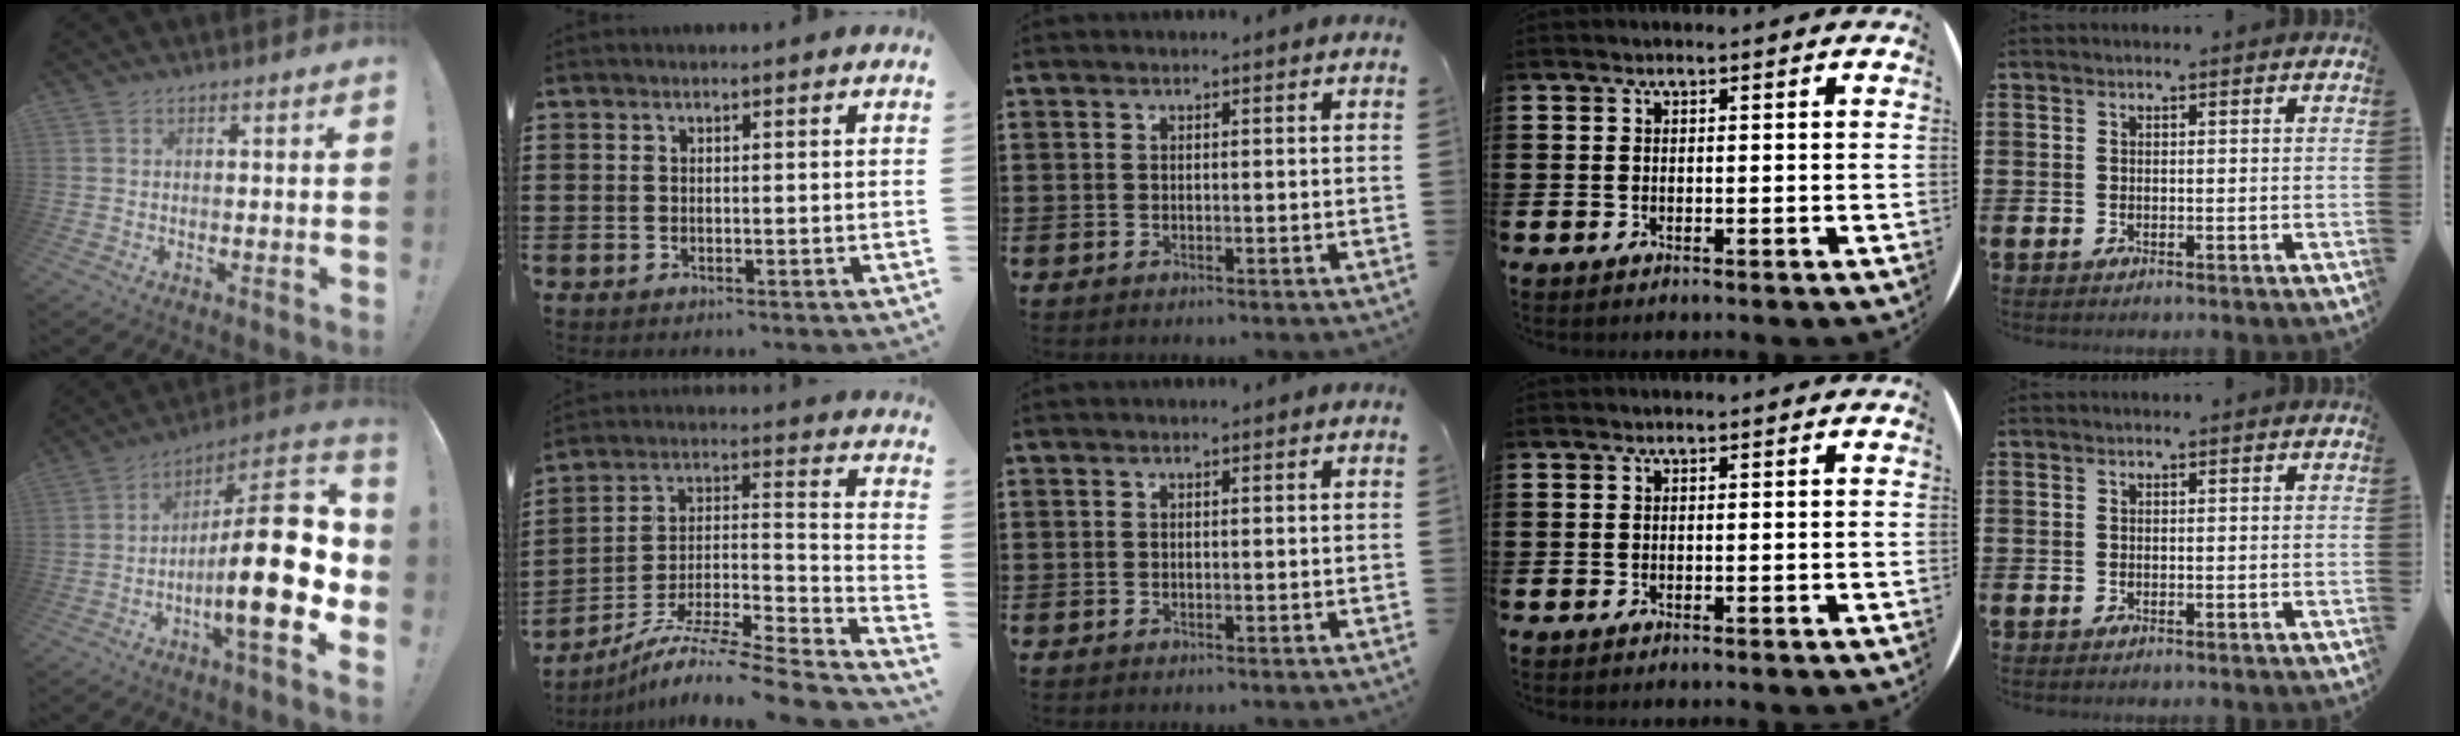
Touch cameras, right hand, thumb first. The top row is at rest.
{"thumb": {"total": 25.0, "force": [-3.9, 6.1, 23.9], "torque": [-0.389, 0.019, -0.062]}, "index": {"total": 7.1, "force": [-5.4, 1.0, 4.4], "torque": [-0.074, -0.007, -0.109]}}